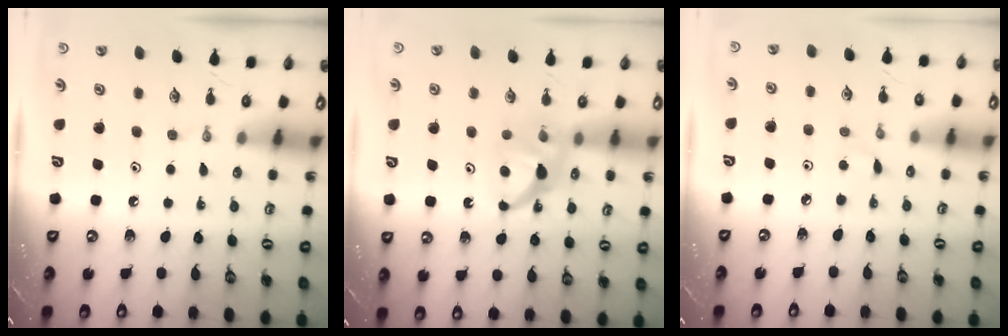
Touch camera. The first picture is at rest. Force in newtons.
{"total": 6.0, "press": 5.9, "slide": 0.9}
{"total": 2.7, "press": 2.7, "slide": 0.3}